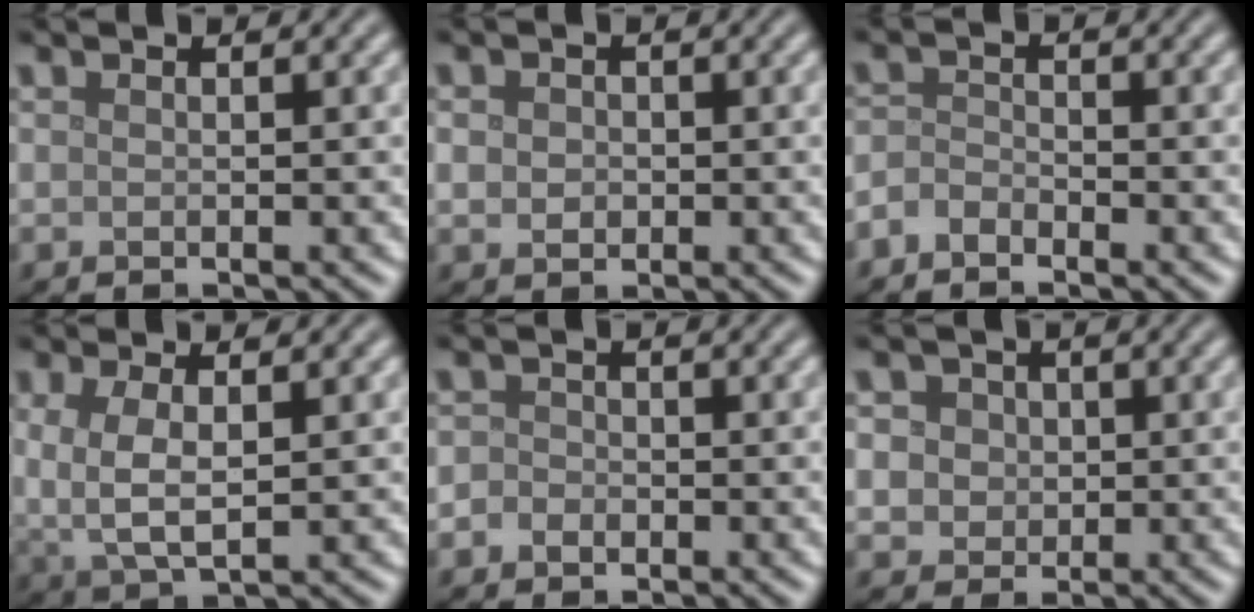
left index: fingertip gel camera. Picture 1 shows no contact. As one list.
[{"total": 2.0, "force": [0.1, 1.7, 1.0], "torque": [-0.015, 0.004, 0.000]}, {"total": 1.7, "force": [-1.3, 0.8, 0.6], "torque": [-0.012, 0.003, -0.033]}, {"total": 4.1, "force": [0.5, 1.9, 3.6], "torque": [-0.082, -0.002, 0.013]}, {"total": 1.8, "force": [-0.5, 1.6, 0.7], "torque": [0.003, 0.005, -0.017]}, {"total": 5.4, "force": [1.9, 4.5, 2.3], "torque": [-0.039, 0.023, 0.016]}]